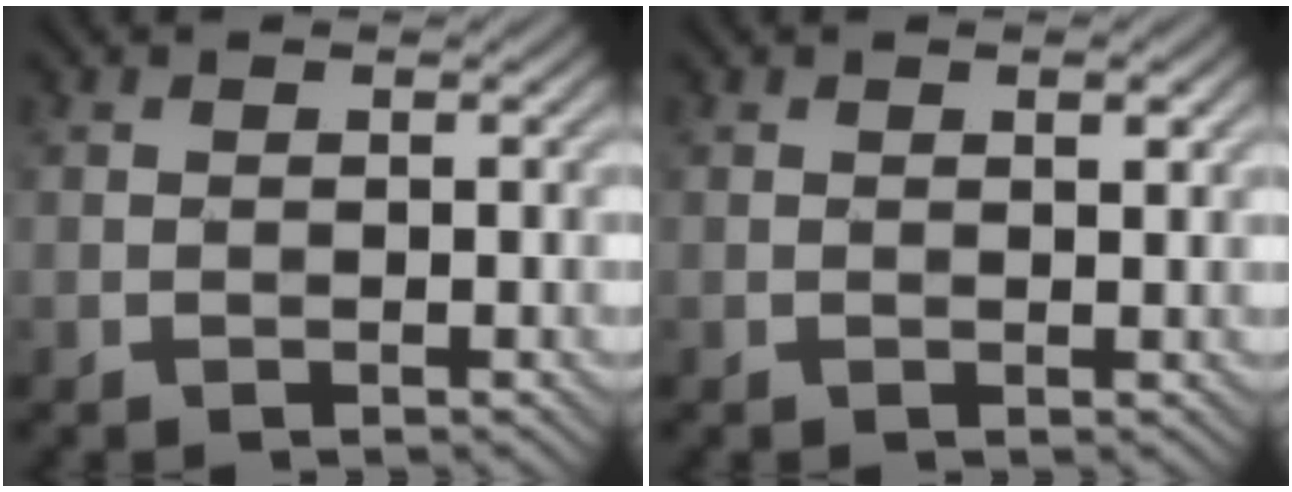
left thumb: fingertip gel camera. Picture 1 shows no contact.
{"total": 1.1, "force": [0.6, 0.3, 0.9], "torque": [-0.015, -0.002, 0.010]}